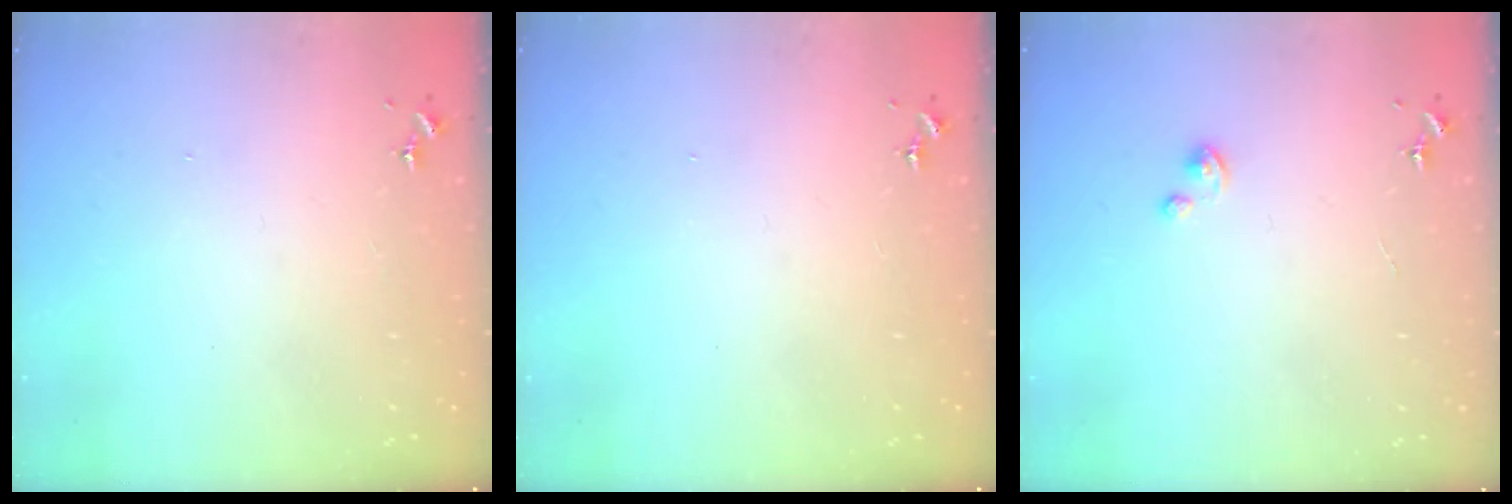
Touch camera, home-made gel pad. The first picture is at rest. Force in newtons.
{"total": 0.0}
{"total": 1.5, "press": 1.5, "slide": 0.2}